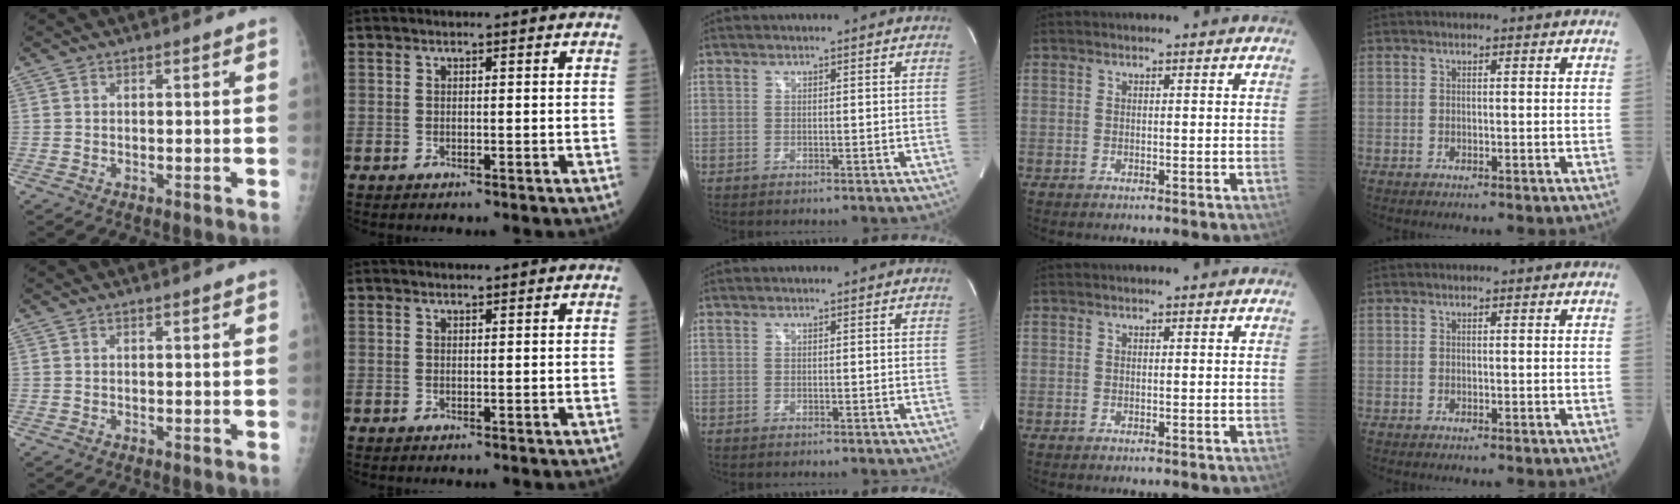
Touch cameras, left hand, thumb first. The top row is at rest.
{"thumb": {"total": 0.7, "force": [0.5, 0.1, 0.5], "torque": [-0.005, 0.000, 0.007]}, "index": {"total": 0.6, "force": [0.6, 0.0, 0.2], "torque": [-0.007, 0.004, 0.011]}}